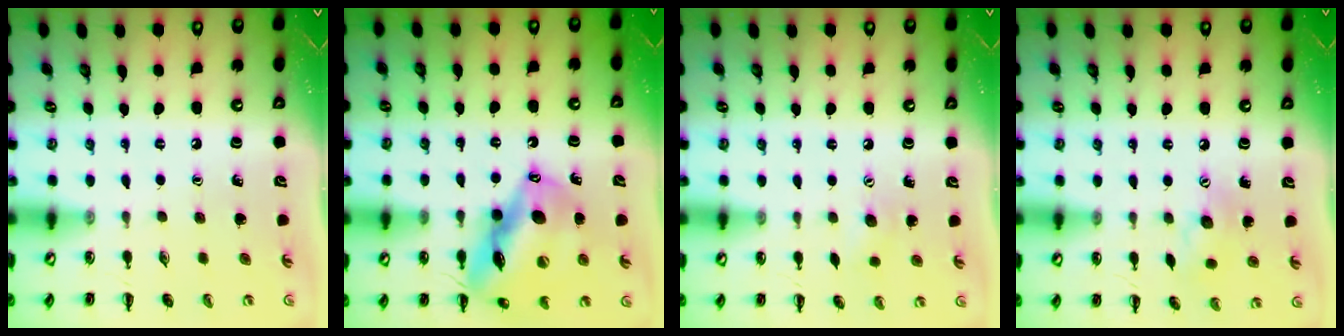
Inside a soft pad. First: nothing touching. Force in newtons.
{"total": 16.2, "press": 15.8, "slide": 3.6}
{"total": 5.0, "press": 4.9, "slide": 1.1}
{"total": 7.8, "press": 7.7, "slide": 1.1}